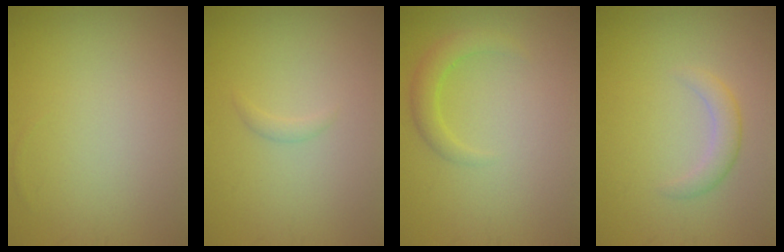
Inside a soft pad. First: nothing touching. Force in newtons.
{"total": 0.7, "press": 0.7, "slide": 0.1}
{"total": 2.1, "press": 2.1, "slide": 0.3}
{"total": 2.0, "press": 2.0, "slide": 0.1}